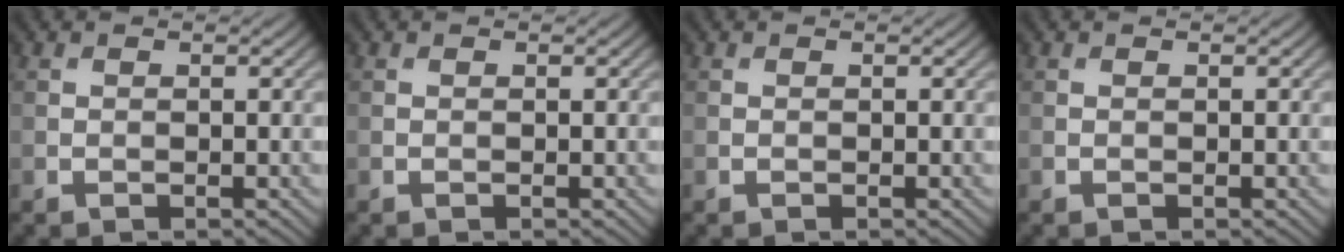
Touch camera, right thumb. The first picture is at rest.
{"total": 0.0}
{"total": 0.0}
{"total": 0.0}